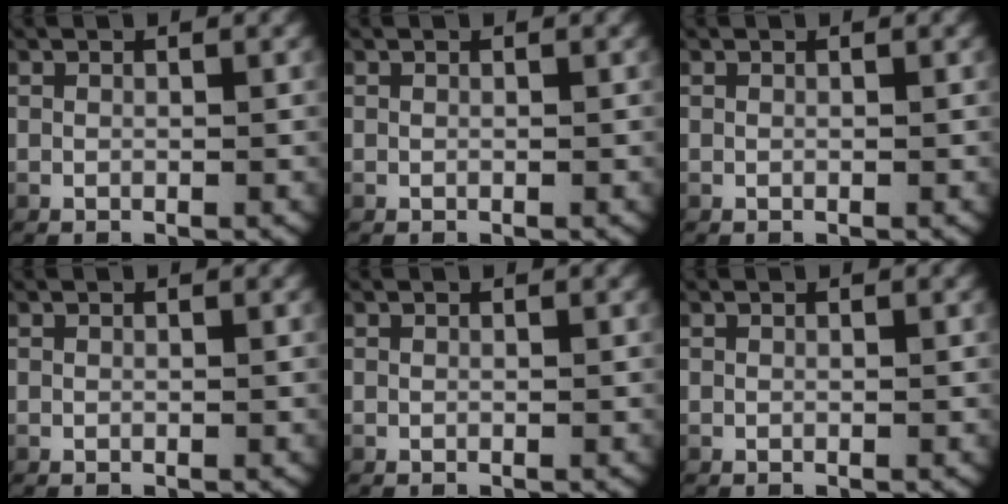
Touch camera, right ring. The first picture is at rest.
{"total": 0.0}
{"total": 0.0}
{"total": 0.0}
{"total": 0.0}
{"total": 0.0}